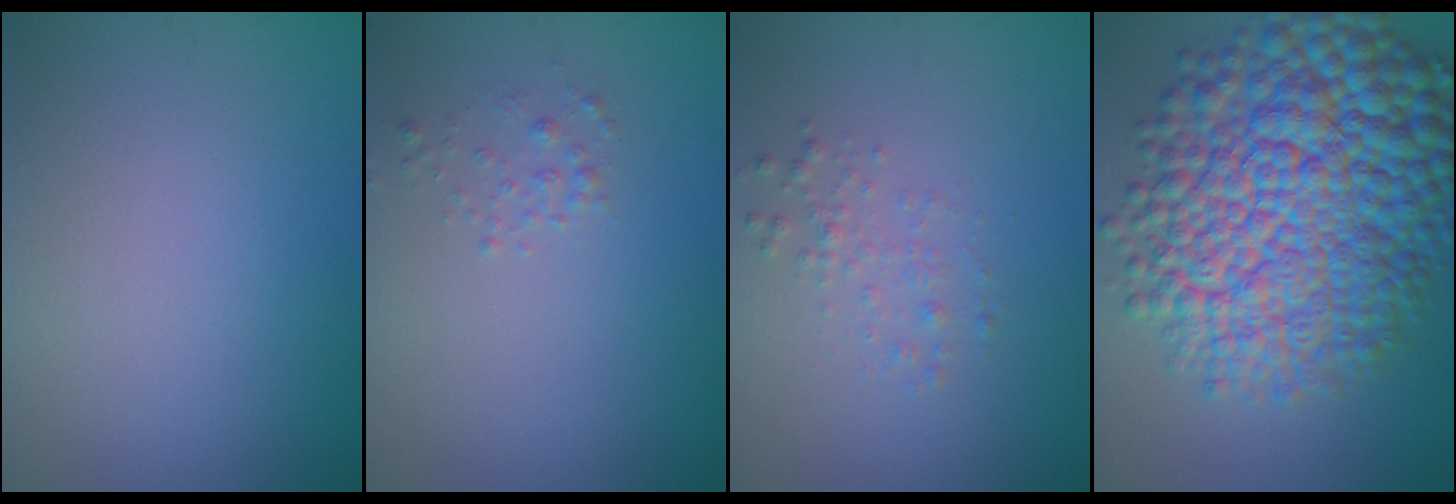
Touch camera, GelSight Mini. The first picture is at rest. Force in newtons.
{"total": 1.0, "press": 1.0, "slide": 0.1}
{"total": 1.4, "press": 1.4, "slide": 0.0}
{"total": 15.8, "press": 15.8, "slide": 0.3}